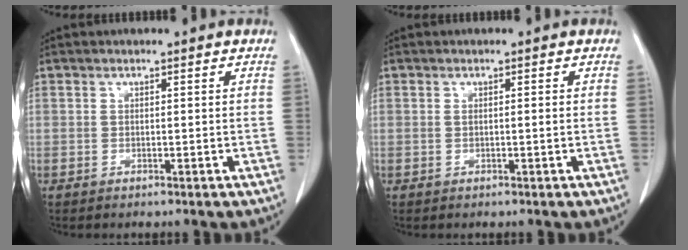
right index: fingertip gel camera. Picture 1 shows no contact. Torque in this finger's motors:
{"motor_torque": [0.02, -0.04, 0.05, 0.00]}